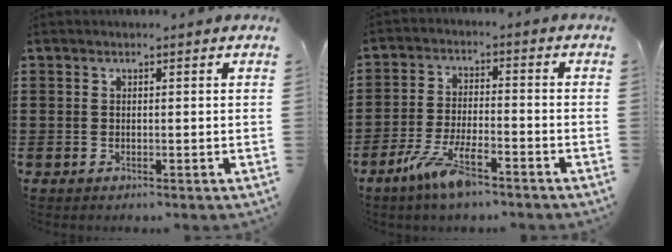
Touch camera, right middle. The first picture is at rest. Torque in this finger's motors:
{"motor_torque": [2.14, 0.00, 0.77, 0.21]}